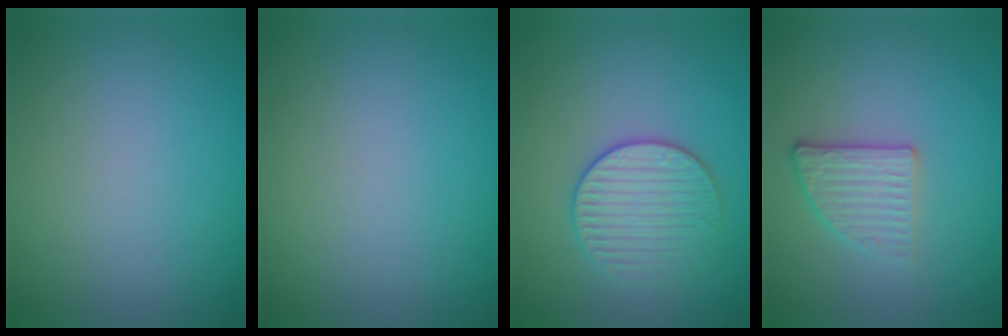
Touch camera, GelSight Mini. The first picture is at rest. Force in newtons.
{"total": 0.0}
{"total": 3.2, "press": 3.1, "slide": 0.5}
{"total": 2.7, "press": 2.4, "slide": 1.1}